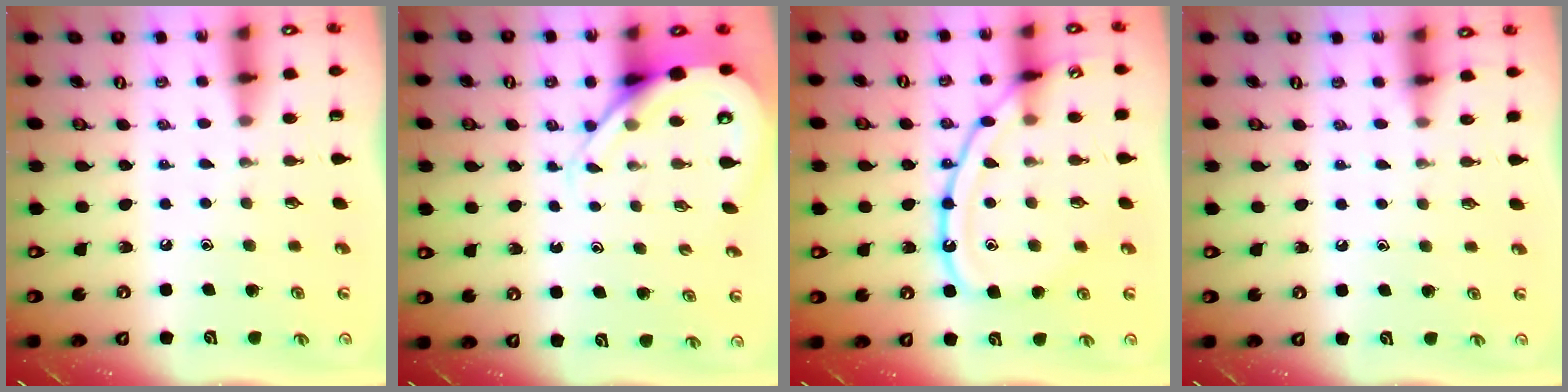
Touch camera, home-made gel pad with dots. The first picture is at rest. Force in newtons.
{"total": 7.3, "press": 7.2, "slide": 0.9}
{"total": 14.3, "press": 14.3, "slide": 1.3}
{"total": 3.5, "press": 3.5, "slide": 0.6}